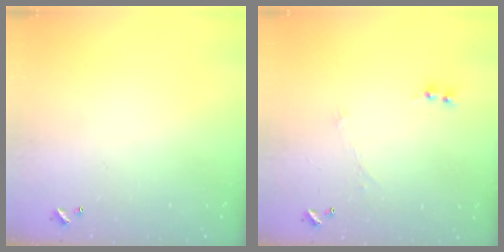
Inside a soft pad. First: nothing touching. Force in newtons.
{"total": 0.0}